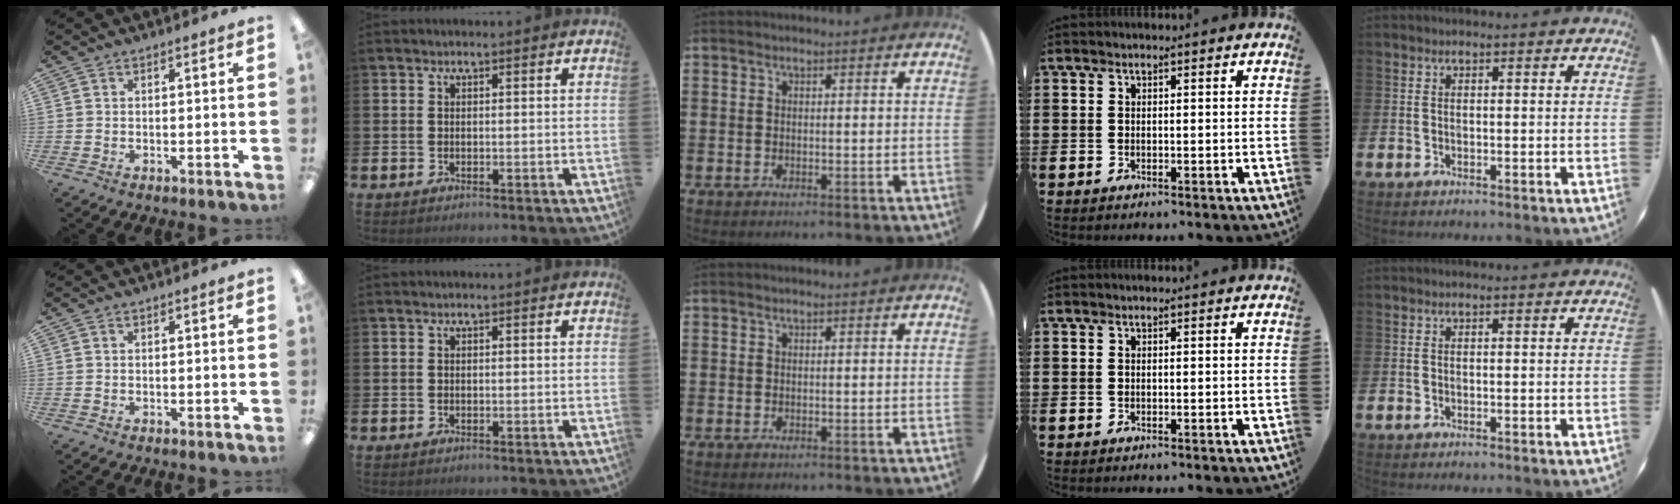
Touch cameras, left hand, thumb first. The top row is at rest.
{}